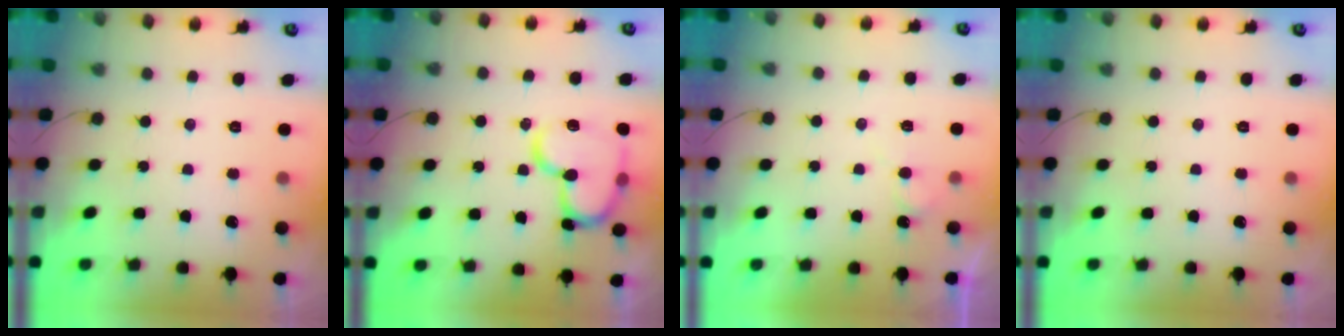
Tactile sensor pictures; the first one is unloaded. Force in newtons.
{"total": 16.6, "press": 16.5, "slide": 1.0}
{"total": 5.9, "press": 5.9, "slide": 0.5}
{"total": 0.0}